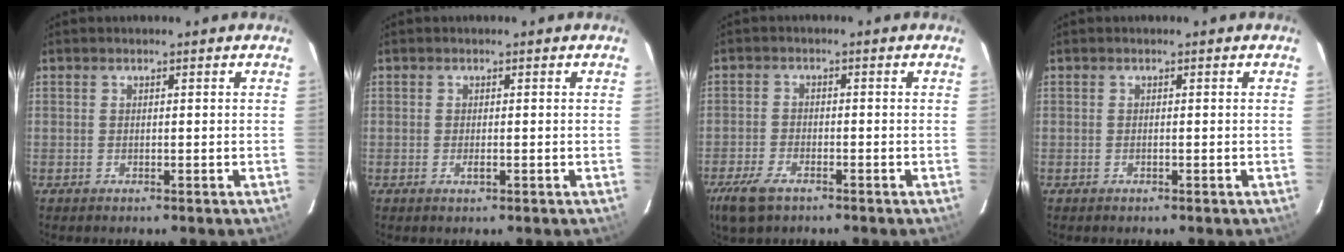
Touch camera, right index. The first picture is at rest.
{"total": 1.0, "force": [-0.4, 0.2, 0.9], "torque": [-0.016, -0.003, -0.006]}
{"total": 6.5, "force": [-4.4, 2.9, 3.9], "torque": [-0.108, -0.012, -0.086]}
{"total": 0.0}